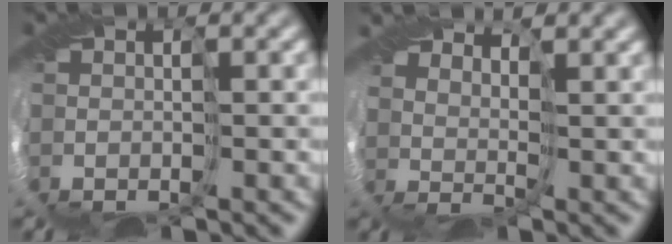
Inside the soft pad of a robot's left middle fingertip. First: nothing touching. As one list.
[{"total": 3.9, "force": [3.0, 1.3, 2.2], "torque": [-0.050, 0.002, 0.046]}]